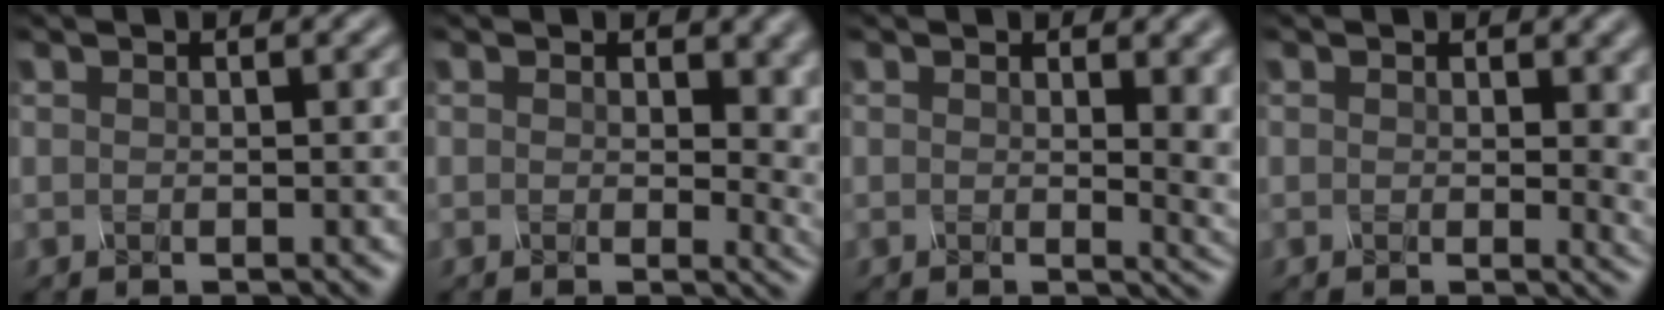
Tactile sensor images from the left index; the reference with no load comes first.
{"total": 5.2, "force": [1.0, 3.2, 4.0], "torque": [-0.033, -0.010, 0.010]}
{"total": 4.8, "force": [0.8, 2.0, 4.3], "torque": [-0.035, -0.006, 0.014]}
{"total": 3.5, "force": [0.6, 1.8, 3.0], "torque": [-0.026, -0.004, 0.005]}